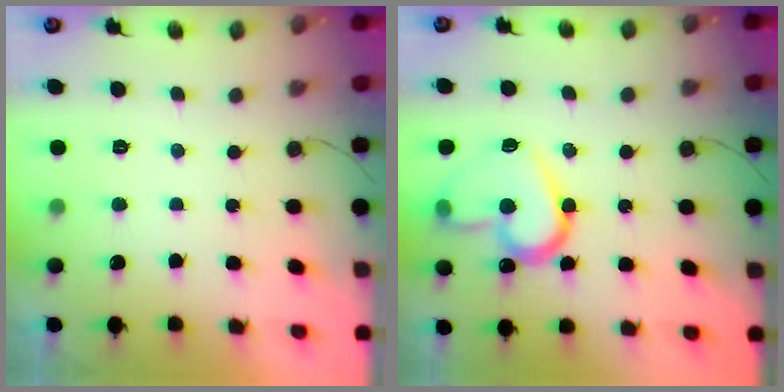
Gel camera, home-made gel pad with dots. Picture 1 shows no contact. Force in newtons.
{"total": 16.9, "press": 16.8, "slide": 1.7}